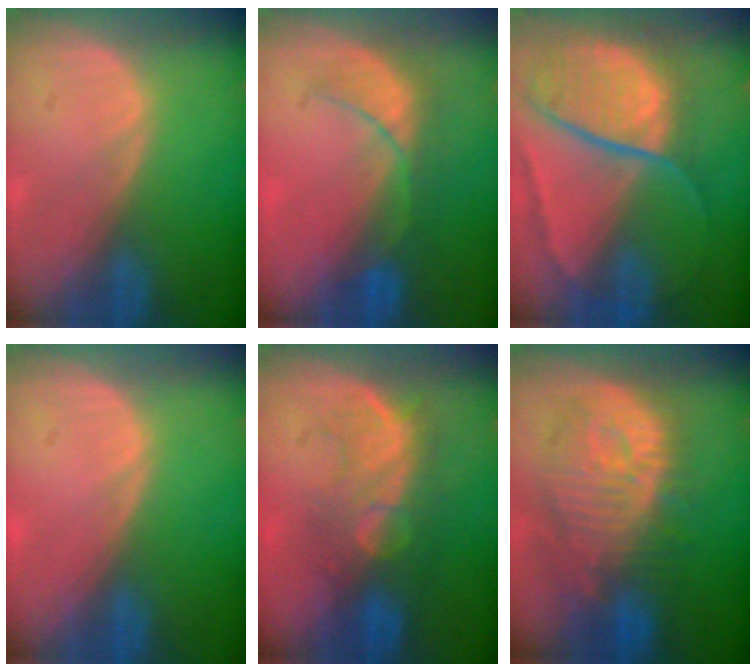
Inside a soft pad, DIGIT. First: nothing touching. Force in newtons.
{"total": 5.5, "press": 5.4, "slide": 0.7}
{"total": 10.7, "press": 8.9, "slide": 5.9}
{"total": 0.0}
{"total": 8.1, "press": 7.9, "slide": 1.8}
{"total": 12.2, "press": 11.0, "slide": 5.2}